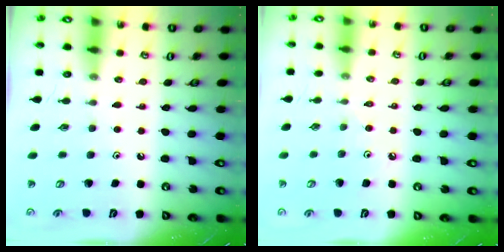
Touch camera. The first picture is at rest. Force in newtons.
{"total": 2.2, "press": 2.2, "slide": 0.4}